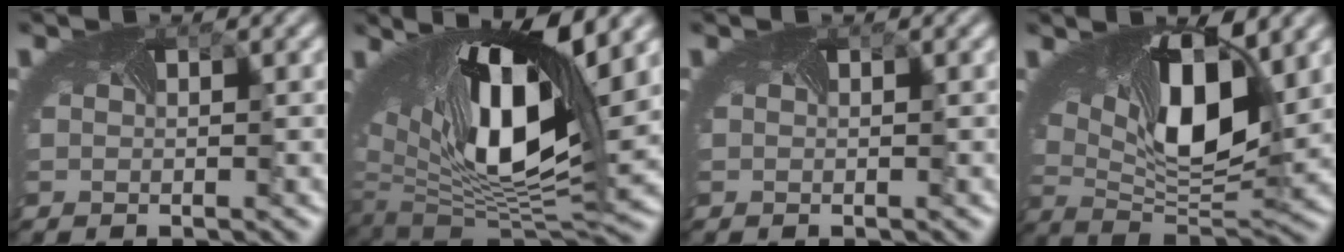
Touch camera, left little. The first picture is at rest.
{"total": 13.4, "force": [4.3, 5.6, 11.4], "torque": [-0.226, -0.005, 0.092]}
{"total": 0.0}
{"total": 10.0, "force": [2.8, 4.2, 8.6], "torque": [-0.160, -0.016, 0.057]}